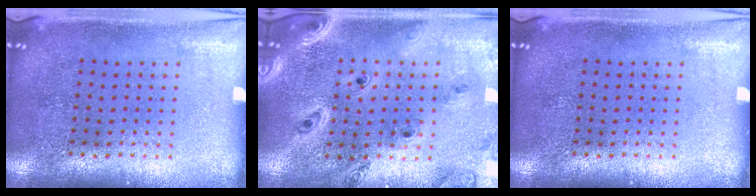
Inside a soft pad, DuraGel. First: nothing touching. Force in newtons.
{"total": 1.8, "press": 1.7, "slide": 0.4}
{"total": 0.0}